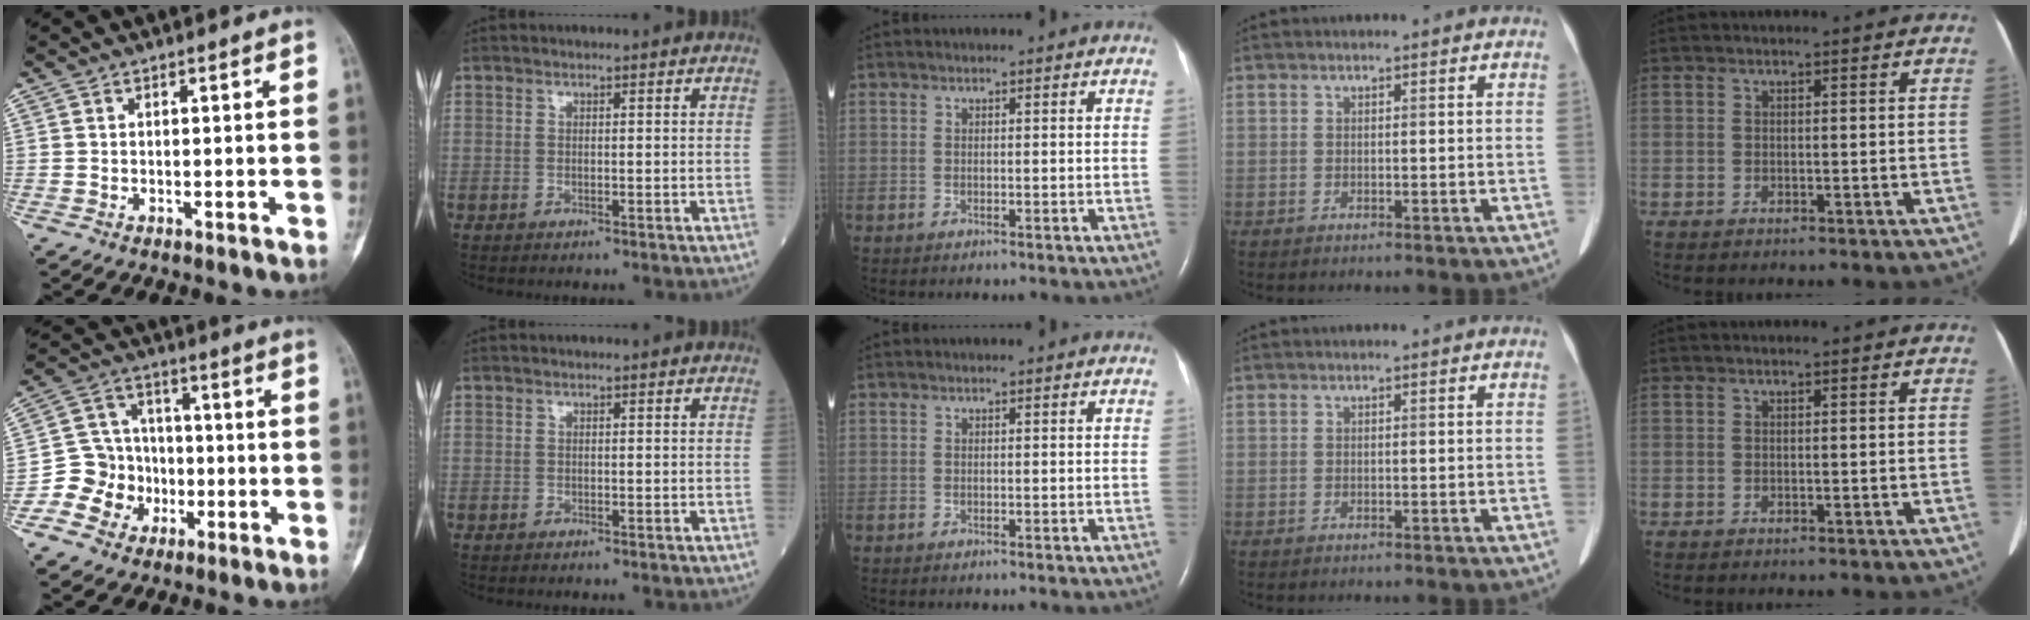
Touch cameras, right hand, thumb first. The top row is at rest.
{"thumb": {"total": 10.1, "force": [-3.3, 9.2, 2.5], "torque": [0.006, 0.042, -0.063]}}